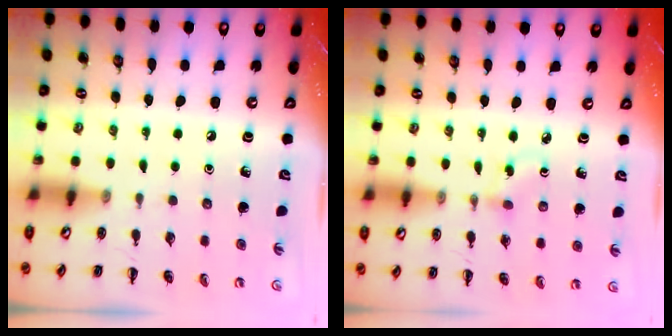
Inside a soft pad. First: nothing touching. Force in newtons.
{"total": 2.4, "press": 2.1, "slide": 1.1}